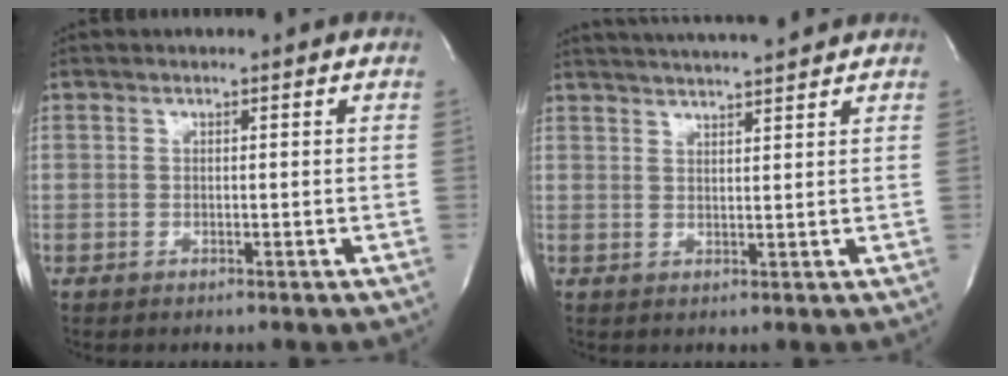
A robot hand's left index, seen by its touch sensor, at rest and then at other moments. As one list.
[{"total": 9.3, "force": [8.6, -0.2, 3.4], "torque": [-0.063, 0.020, 0.124]}]